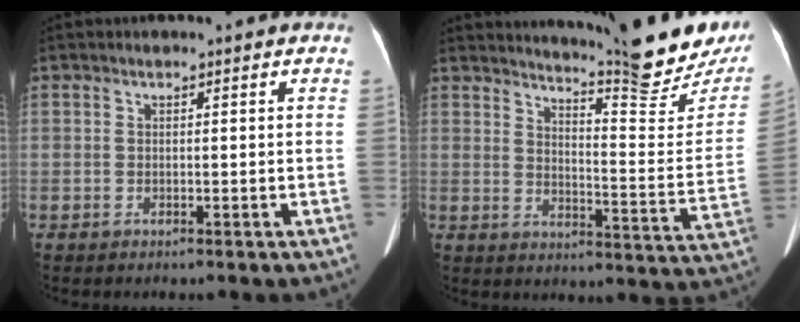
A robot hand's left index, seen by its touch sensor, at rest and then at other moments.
{"total": 19.2, "force": [17.5, 1.6, 7.9], "torque": [-0.110, -0.082, 0.211]}